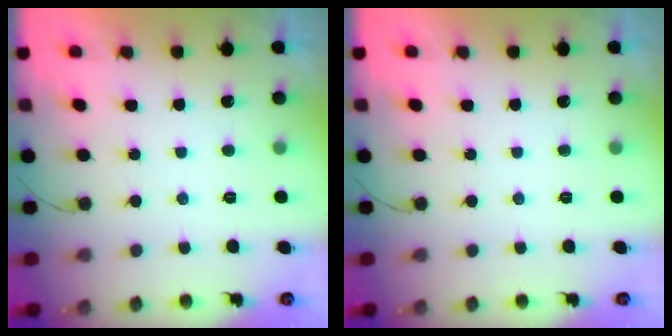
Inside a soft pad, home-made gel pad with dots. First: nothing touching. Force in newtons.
{"total": 0.0}